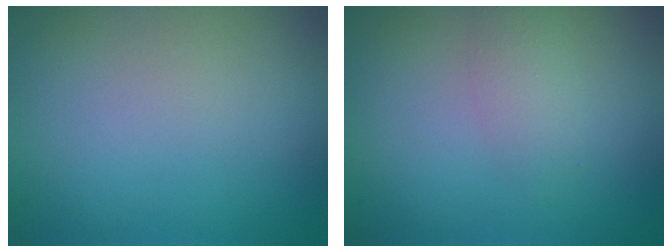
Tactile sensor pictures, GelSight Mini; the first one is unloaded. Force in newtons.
{"total": 1.6, "press": 1.6, "slide": 0.0}